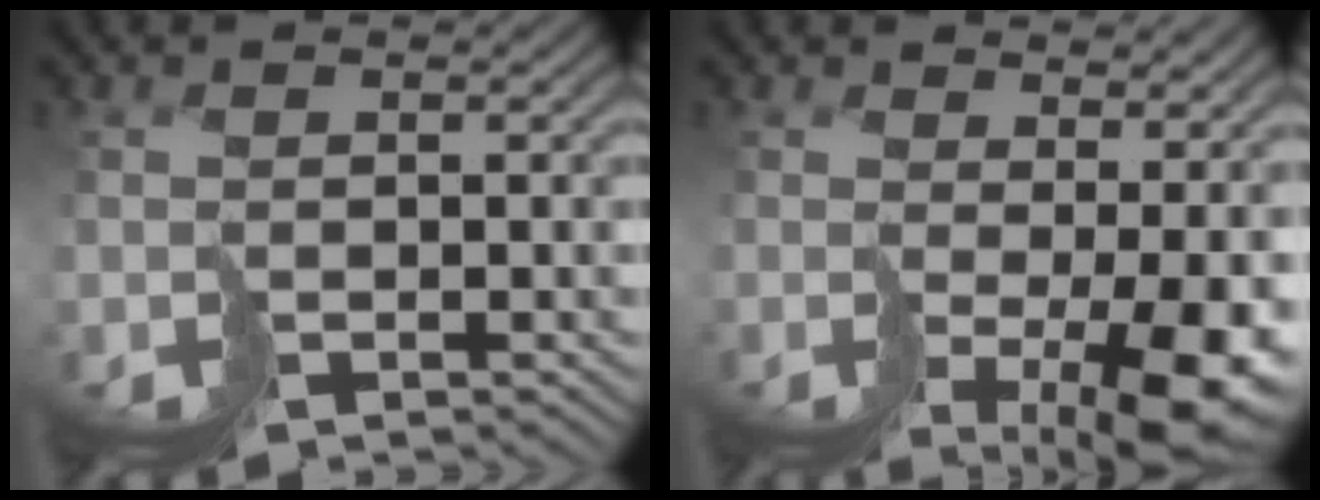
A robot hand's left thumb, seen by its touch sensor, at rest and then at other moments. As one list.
[{"total": 9.0, "force": [-0.8, 3.0, 8.5], "torque": [-0.141, -0.016, -0.004]}]